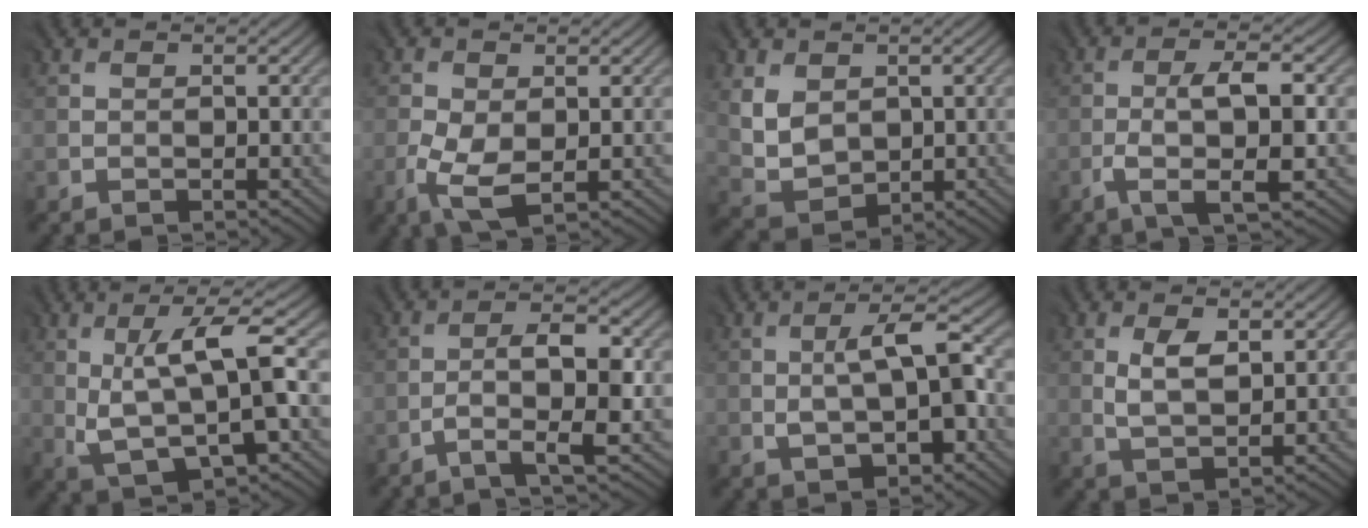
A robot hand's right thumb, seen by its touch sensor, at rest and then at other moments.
{"total": 5.0, "force": [-1.6, 2.6, 3.9], "torque": [-0.108, -0.009, -0.029]}
{"total": 5.7, "force": [1.9, 4.3, 3.2], "torque": [-0.093, -0.008, 0.043]}
{"total": 6.2, "force": [-1.7, 1.3, 5.8], "torque": [-0.106, 0.004, -0.028]}
{"total": 8.9, "force": [0.7, 2.5, 8.5], "torque": [-0.160, 0.006, 0.016]}
{"total": 5.5, "force": [-2.0, 1.0, 5.0], "torque": [-0.084, 0.012, -0.041]}
{"total": 6.5, "force": [-0.6, 2.4, 6.0], "torque": [-0.101, 0.009, -0.010]}
{"total": 3.8, "force": [1.4, 1.8, 3.1], "torque": [-0.066, -0.003, 0.032]}